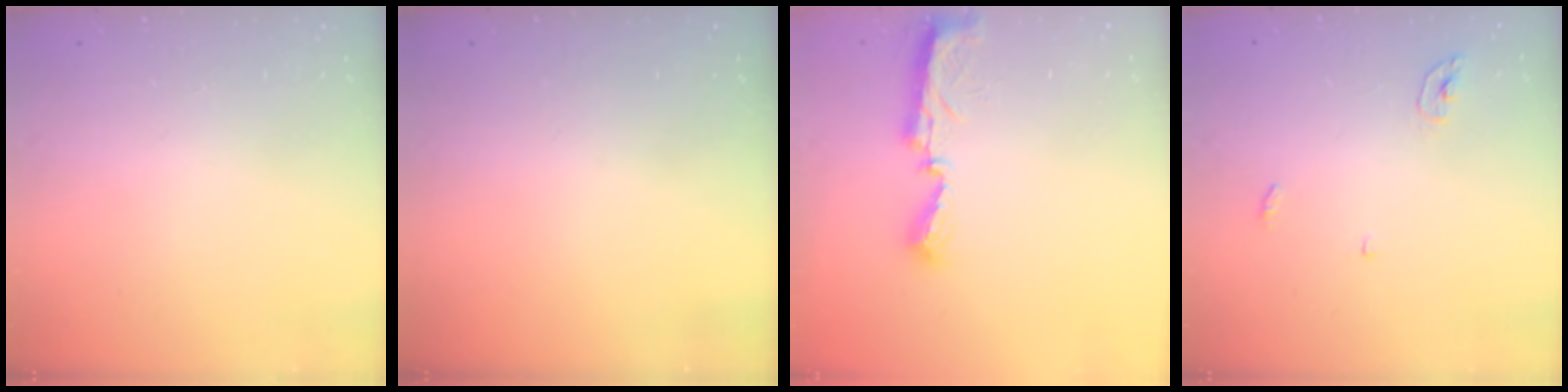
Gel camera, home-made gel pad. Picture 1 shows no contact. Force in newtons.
{"total": 0.0}
{"total": 7.9, "press": 7.8, "slide": 0.4}
{"total": 3.7, "press": 3.6, "slide": 0.3}